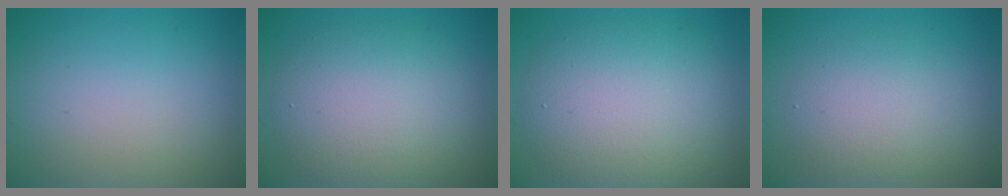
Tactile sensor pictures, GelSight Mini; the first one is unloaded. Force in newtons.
{"total": 6.6, "press": 6.6, "slide": 0.4}
{"total": 7.6, "press": 7.6, "slide": 0.6}
{"total": 3.5, "press": 3.5, "slide": 0.1}